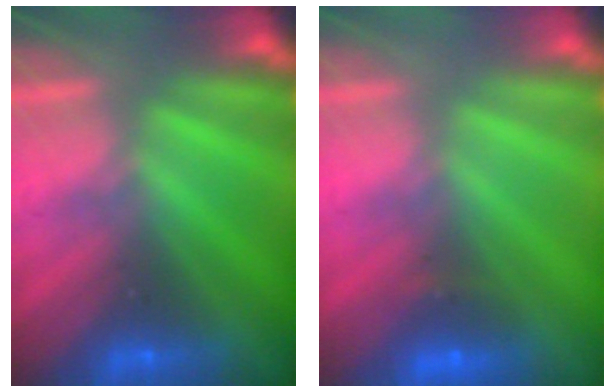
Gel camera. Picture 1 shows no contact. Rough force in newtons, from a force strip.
{"total": 2.0}